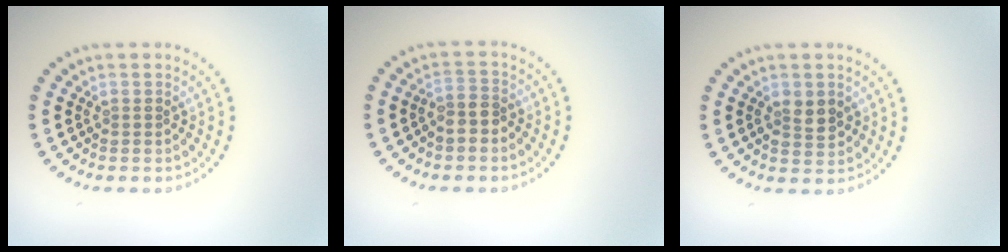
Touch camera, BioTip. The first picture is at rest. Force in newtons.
{"total": 2.2, "press": 1.9, "slide": 1.1}
{"total": 2.2, "press": 2.2, "slide": 0.2}